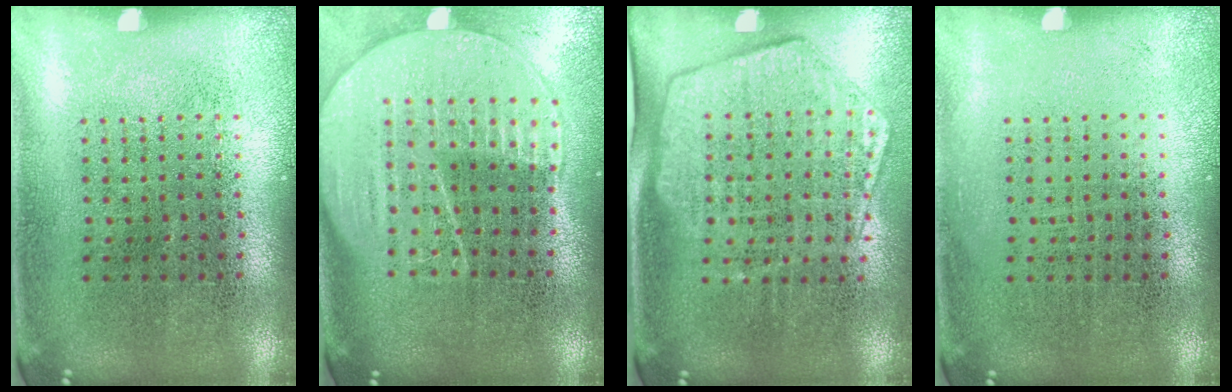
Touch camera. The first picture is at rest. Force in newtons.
{"total": 2.0, "press": 1.8, "slide": 0.9}
{"total": 1.8, "press": 1.6, "slide": 0.8}
{"total": 0.0}